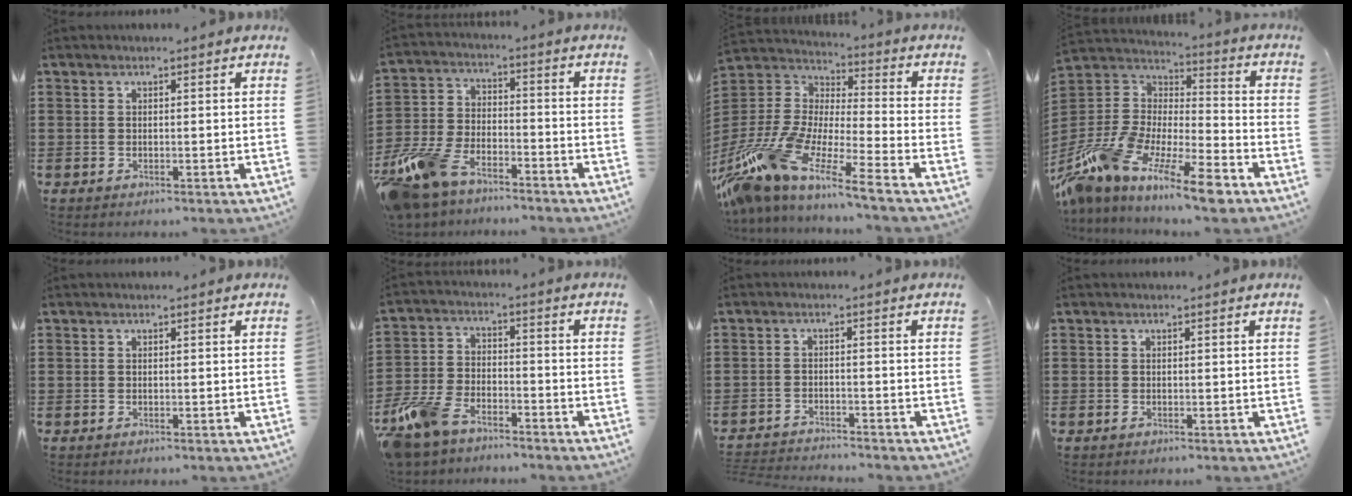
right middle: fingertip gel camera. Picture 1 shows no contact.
{"total": 10.4, "force": [-8.8, 3.8, 4.1], "torque": [-0.111, 0.021, -0.177]}
{"total": 12.4, "force": [-10.7, 1.5, 6.2], "torque": [-0.157, 0.000, -0.224]}
{"total": 13.1, "force": [-10.7, 3.0, 6.8], "torque": [-0.159, 0.018, -0.216]}
{"total": 0.0}
{"total": 8.1, "force": [-7.0, 2.9, 3.0], "torque": [-0.087, 0.011, -0.143]}
{"total": 2.7, "force": [-2.7, 0.1, 0.0], "torque": [-0.005, -0.001, -0.059]}
{"total": 0.0}